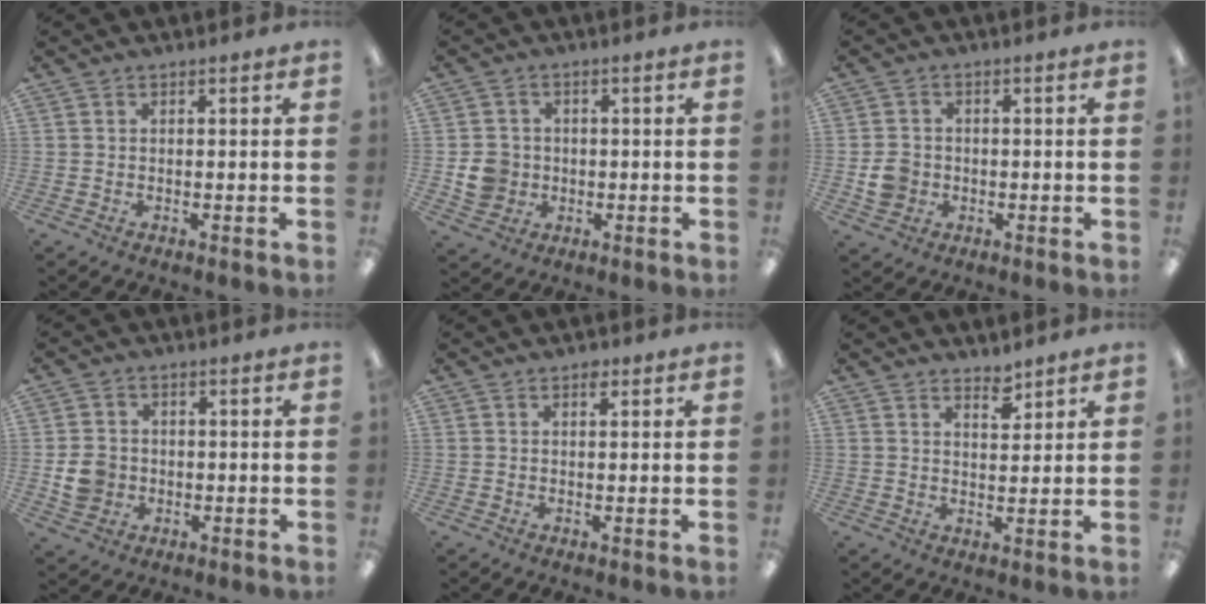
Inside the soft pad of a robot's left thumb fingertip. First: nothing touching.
{"total": 6.3, "force": [-0.8, 5.9, 2.0], "torque": [-0.047, 0.013, -0.012]}
{"total": 5.1, "force": [-1.1, 4.6, 1.9], "torque": [-0.031, 0.006, -0.018]}
{"total": 6.3, "force": [-1.1, 5.5, 2.7], "torque": [-0.054, 0.010, -0.017]}
{"total": 1.3, "force": [0.8, 0.7, 0.8], "torque": [-0.002, -0.004, 0.010]}
{"total": 3.8, "force": [3.3, 1.4, 1.3], "torque": [-0.008, -0.024, 0.057]}